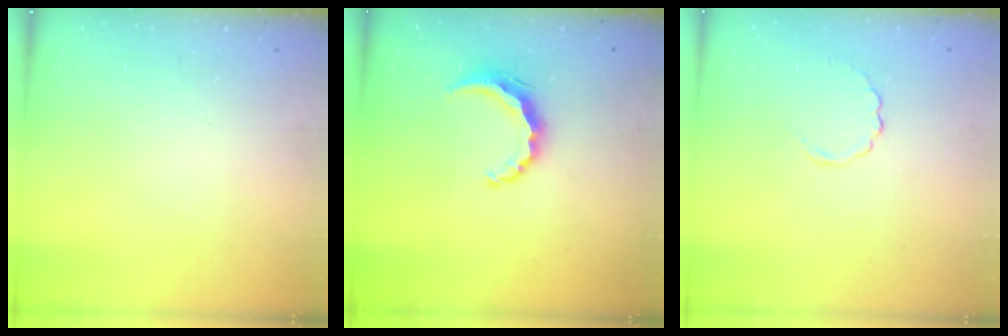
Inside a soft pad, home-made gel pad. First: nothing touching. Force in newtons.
{"total": 7.2, "press": 7.1, "slide": 0.9}
{"total": 3.9, "press": 3.6, "slide": 1.3}